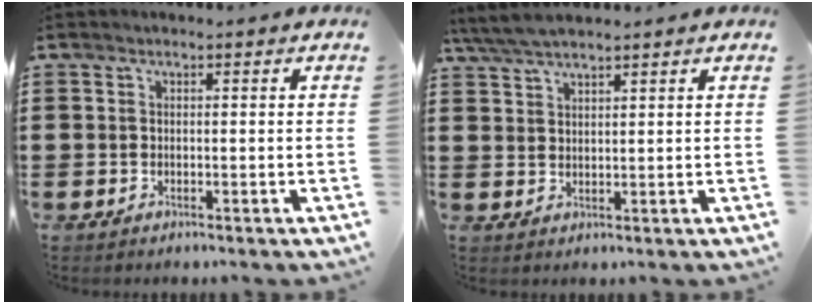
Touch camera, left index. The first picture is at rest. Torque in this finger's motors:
{"motor_torque": [2.14, 0.00, 0.77, 0.16]}